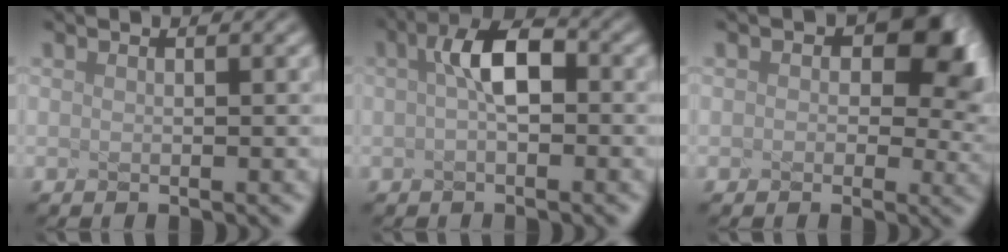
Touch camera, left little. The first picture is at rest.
{"total": 2.4, "force": [-1.0, 0.2, 2.1], "torque": [-0.071, 0.003, 0.015]}
{"total": 5.3, "force": [0.7, 3.4, 4.0], "torque": [-0.081, -0.010, 0.048]}